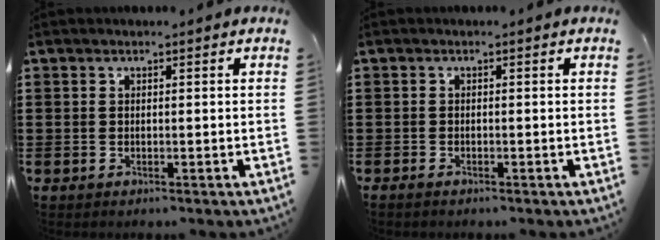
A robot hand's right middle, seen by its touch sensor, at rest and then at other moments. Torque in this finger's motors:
{"motor_torque": [-0.70, 0.92, -0.03, -0.01]}